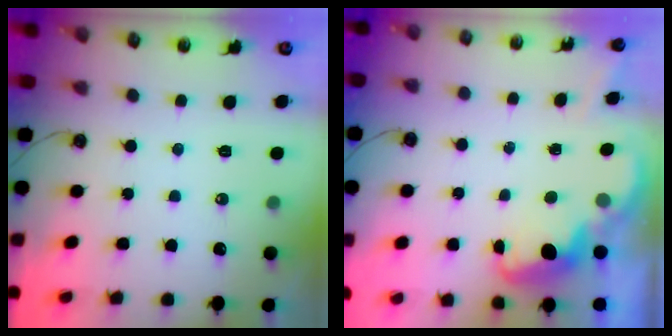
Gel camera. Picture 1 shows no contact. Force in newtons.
{"total": 2.9, "press": 2.8, "slide": 0.8}